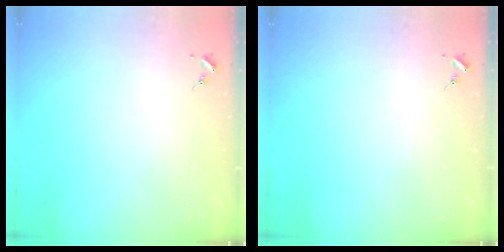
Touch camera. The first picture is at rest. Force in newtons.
{"total": 0.0}